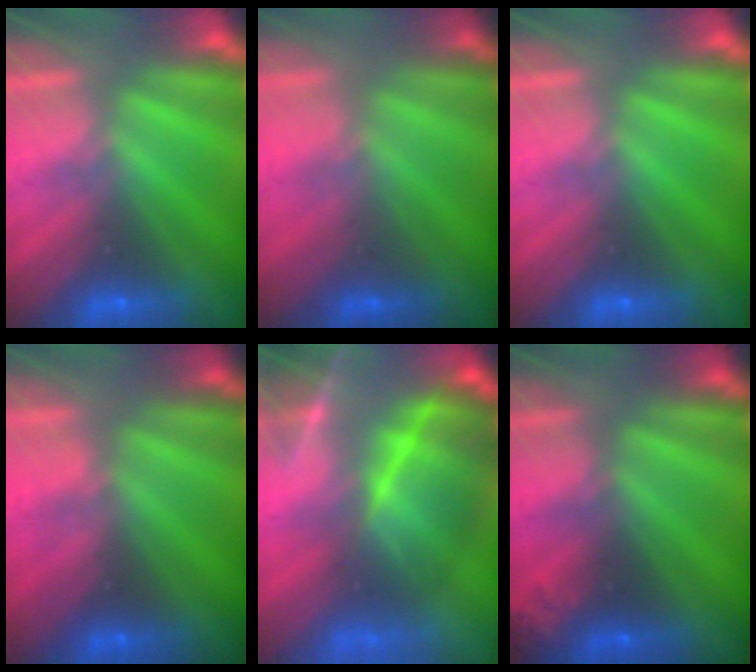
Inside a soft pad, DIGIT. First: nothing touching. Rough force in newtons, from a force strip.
{"total": 1.5}
{"total": 0.0}
{"total": 3.9}
{"total": 7.1}
{"total": 2.2}